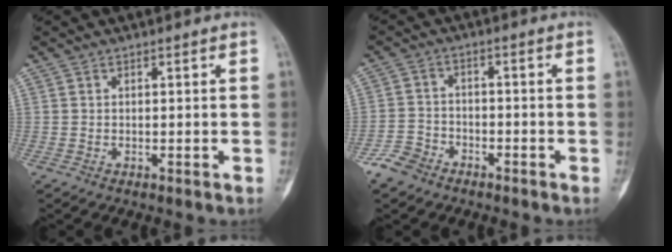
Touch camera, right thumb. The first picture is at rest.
{"total": 5.4, "force": [-3.9, 3.3, 1.5], "torque": [-0.026, 0.017, -0.081]}